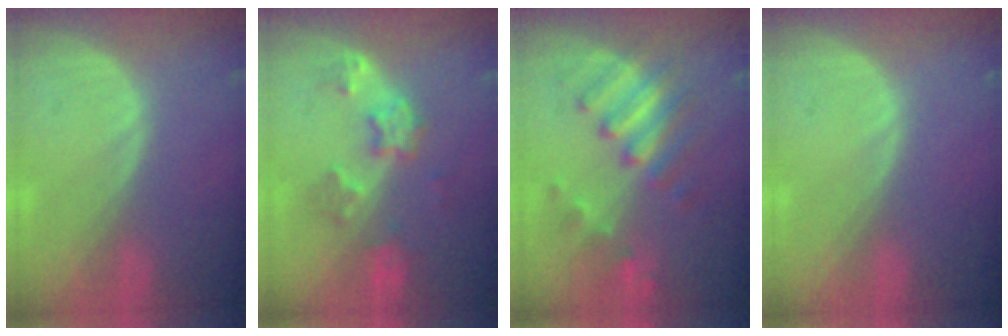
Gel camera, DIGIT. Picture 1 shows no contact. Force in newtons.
{"total": 6.0, "press": 5.5, "slide": 2.4}
{"total": 7.7, "press": 7.6, "slide": 1.3}
{"total": 0.0}